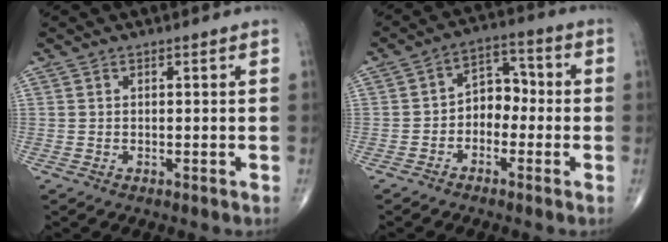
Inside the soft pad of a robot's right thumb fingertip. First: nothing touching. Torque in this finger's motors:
{"motor_torque": [-0.24, 0.45, 0.16, 0.07, 0.07]}